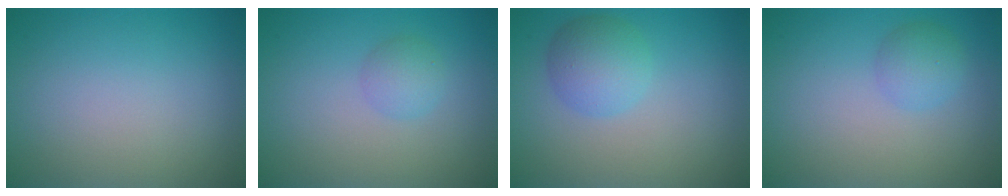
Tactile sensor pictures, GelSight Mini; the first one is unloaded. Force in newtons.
{"total": 1.7, "press": 1.7, "slide": 0.1}
{"total": 3.5, "press": 3.5, "slide": 0.2}
{"total": 2.0, "press": 2.0, "slide": 0.1}